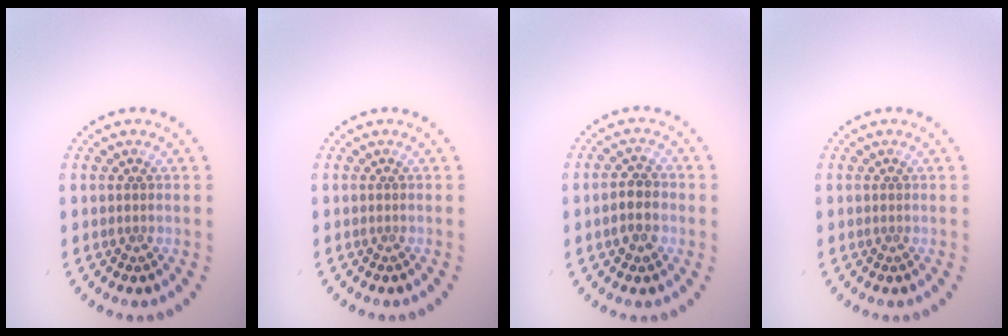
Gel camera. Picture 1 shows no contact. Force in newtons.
{"total": 0.0}
{"total": 2.5, "press": 2.4, "slide": 0.3}
{"total": 0.0}